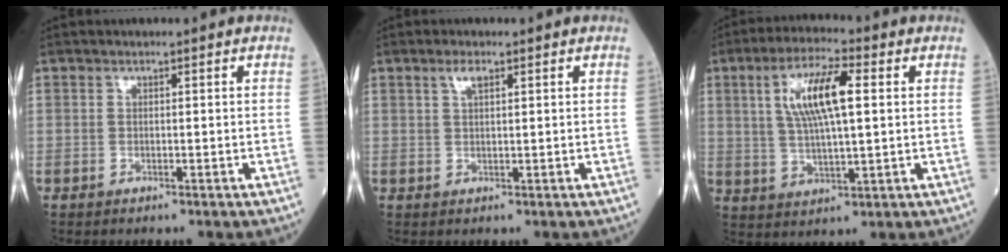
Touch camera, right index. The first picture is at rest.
{"total": 1.8, "force": [1.1, 0.5, 1.3], "torque": [-0.027, 0.009, 0.026]}
{"total": 10.3, "force": [2.6, 2.3, 9.7], "torque": [-0.190, 0.012, 0.049]}